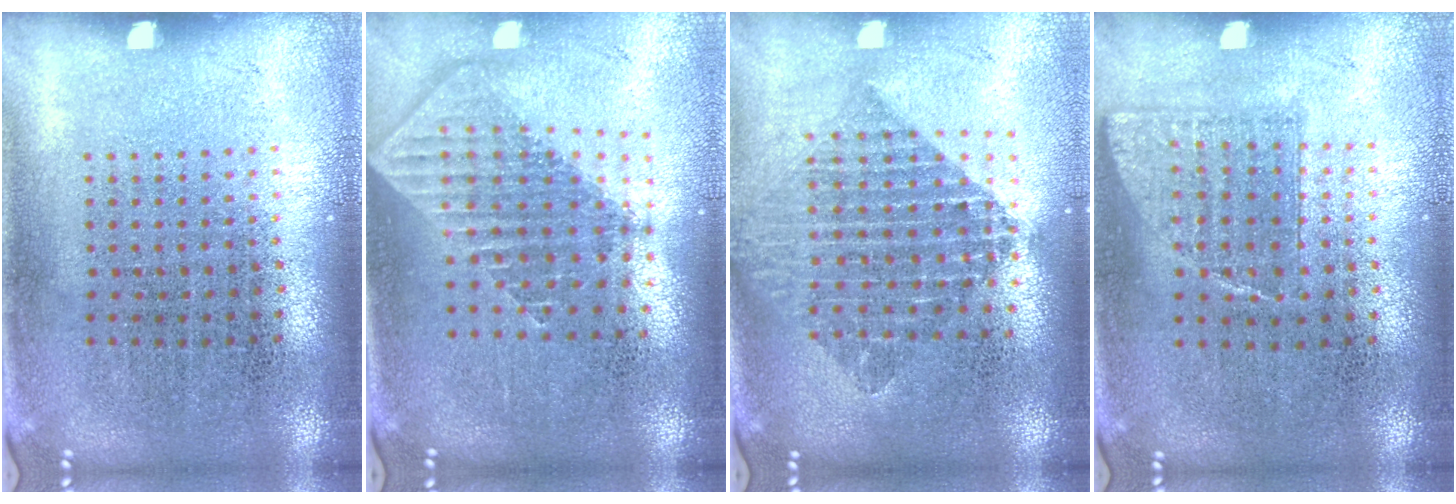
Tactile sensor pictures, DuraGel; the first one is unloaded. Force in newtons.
{"total": 1.8, "press": 1.4, "slide": 1.2}
{"total": 2.1, "press": 1.7, "slide": 1.3}
{"total": 0.8, "press": 0.8, "slide": 0.1}